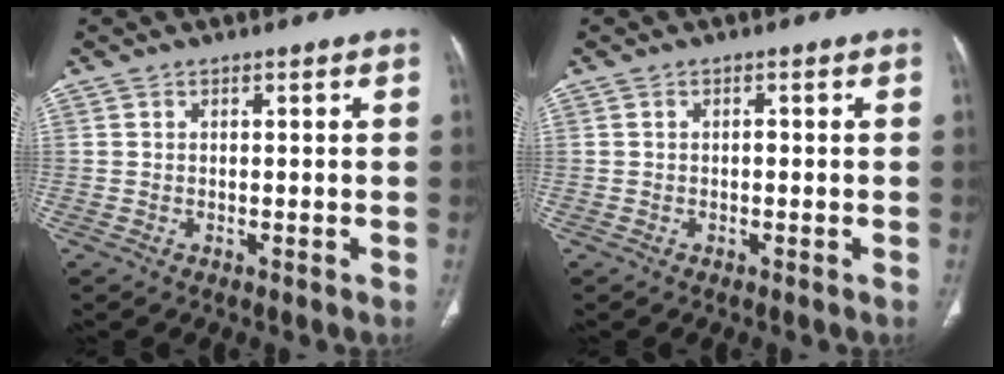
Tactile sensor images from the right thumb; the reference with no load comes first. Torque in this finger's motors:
{"motor_torque": [0.12, 0.07, 0.30, 0.14, -0.01]}